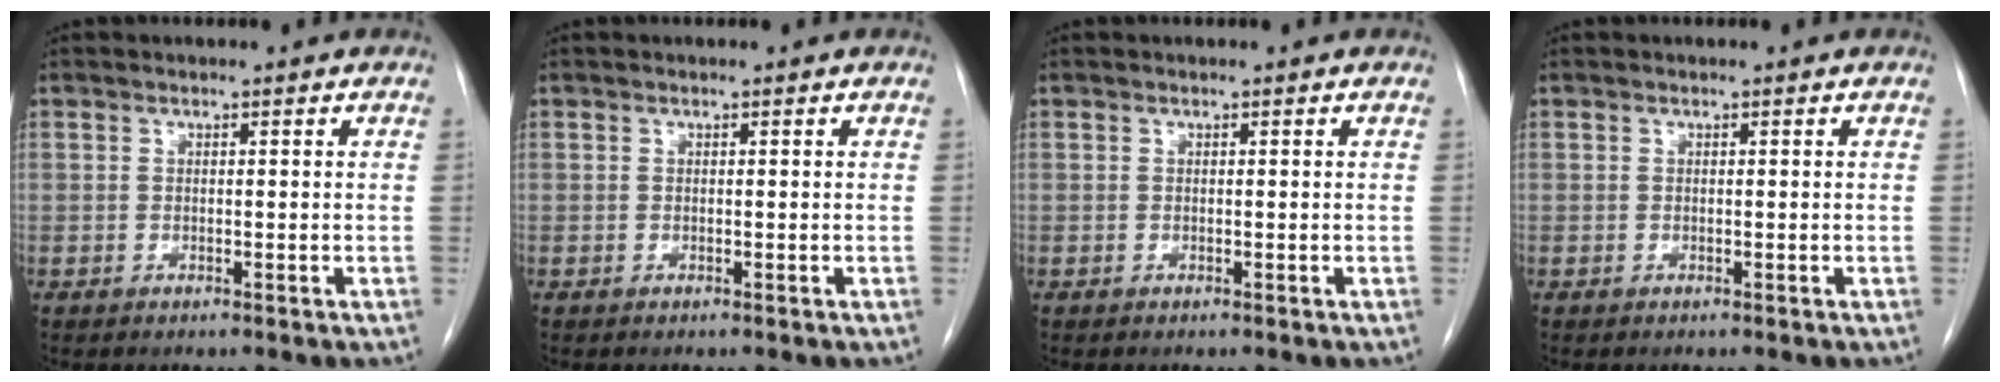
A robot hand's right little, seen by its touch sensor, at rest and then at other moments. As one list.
[{"total": 0.0}, {"total": 0.0}, {"total": 0.0}]